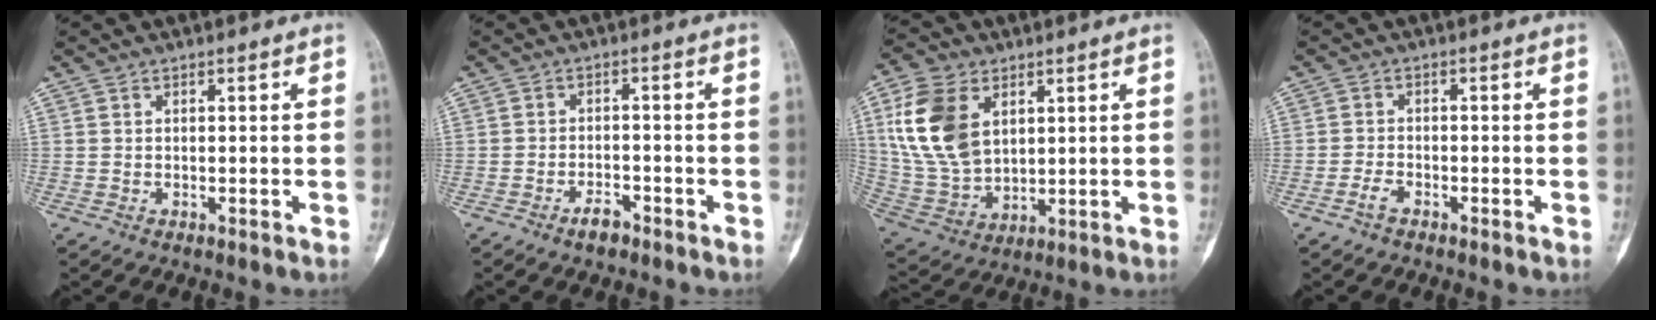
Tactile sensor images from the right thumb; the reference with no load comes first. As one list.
[{"total": 3.0, "force": [-2.2, 1.4, 1.6], "torque": [-0.019, 0.016, -0.037]}, {"total": 15.5, "force": [4.9, 10.1, 10.7], "torque": [-0.206, -0.014, 0.109]}, {"total": 2.1, "force": [-1.5, 0.9, 1.0], "torque": [-0.020, 0.010, -0.032]}]